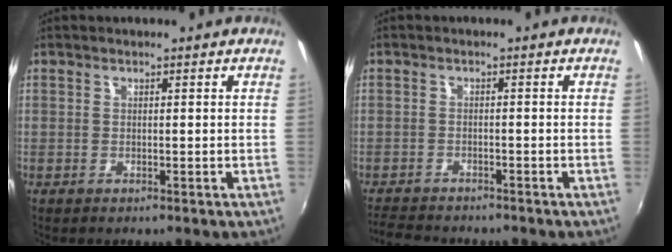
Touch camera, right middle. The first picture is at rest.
{"total": 6.3, "force": [-5.9, 1.4, 1.8], "torque": [-0.058, -0.016, -0.098]}